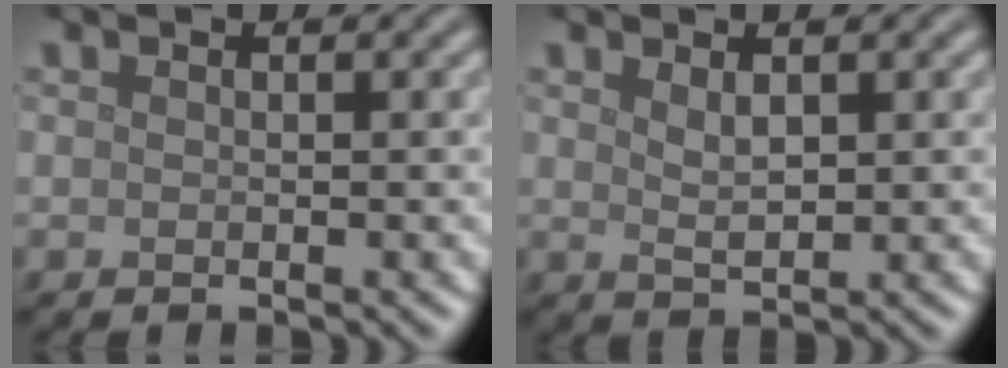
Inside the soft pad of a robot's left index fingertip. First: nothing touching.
{"total": 1.7, "force": [0.9, 0.5, 1.4], "torque": [-0.026, -0.004, 0.020]}